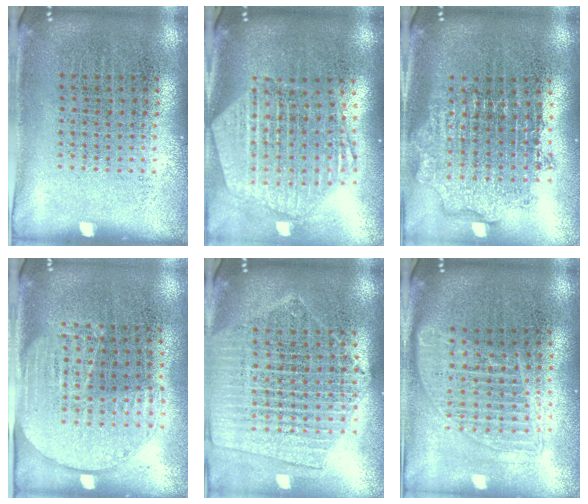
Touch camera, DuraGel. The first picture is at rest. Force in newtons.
{"total": 2.6, "press": 2.2, "slide": 1.5}
{"total": 1.9, "press": 1.5, "slide": 1.2}
{"total": 1.6, "press": 1.4, "slide": 0.7}
{"total": 1.9, "press": 1.8, "slide": 0.7}
{"total": 1.6, "press": 1.4, "slide": 0.8}